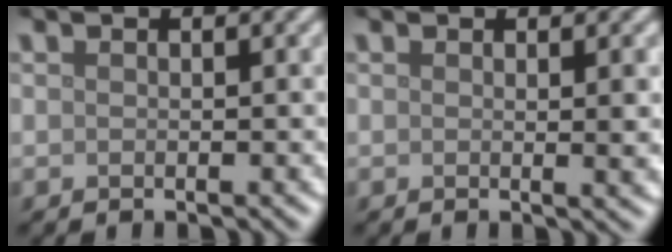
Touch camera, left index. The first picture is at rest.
{"total": 2.2, "force": [0.3, 0.6, 2.1], "torque": [-0.021, -0.002, 0.002]}